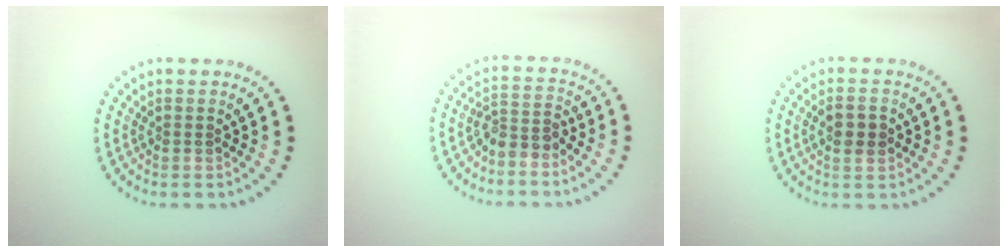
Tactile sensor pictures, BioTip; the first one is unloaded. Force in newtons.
{"total": 2.4, "press": 1.9, "slide": 1.4}
{"total": 2.2, "press": 2.2, "slide": 0.1}